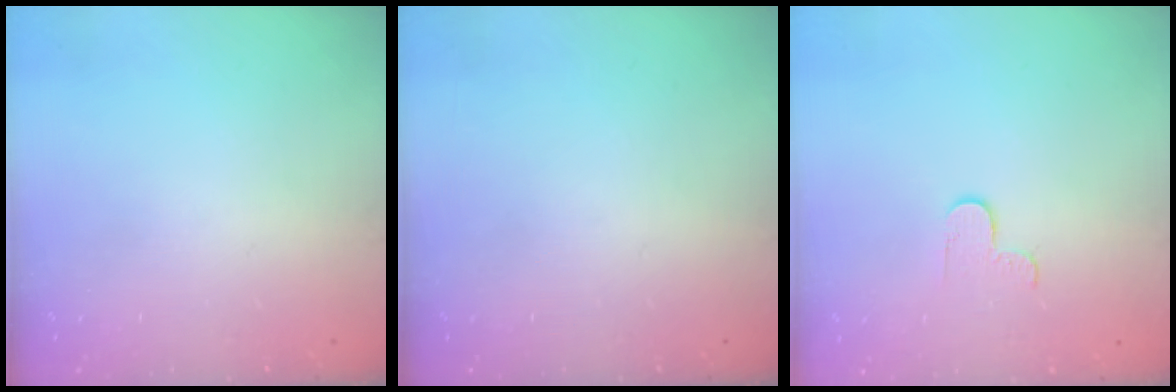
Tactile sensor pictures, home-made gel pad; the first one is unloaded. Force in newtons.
{"total": 0.0}
{"total": 2.7, "press": 2.6, "slide": 0.4}